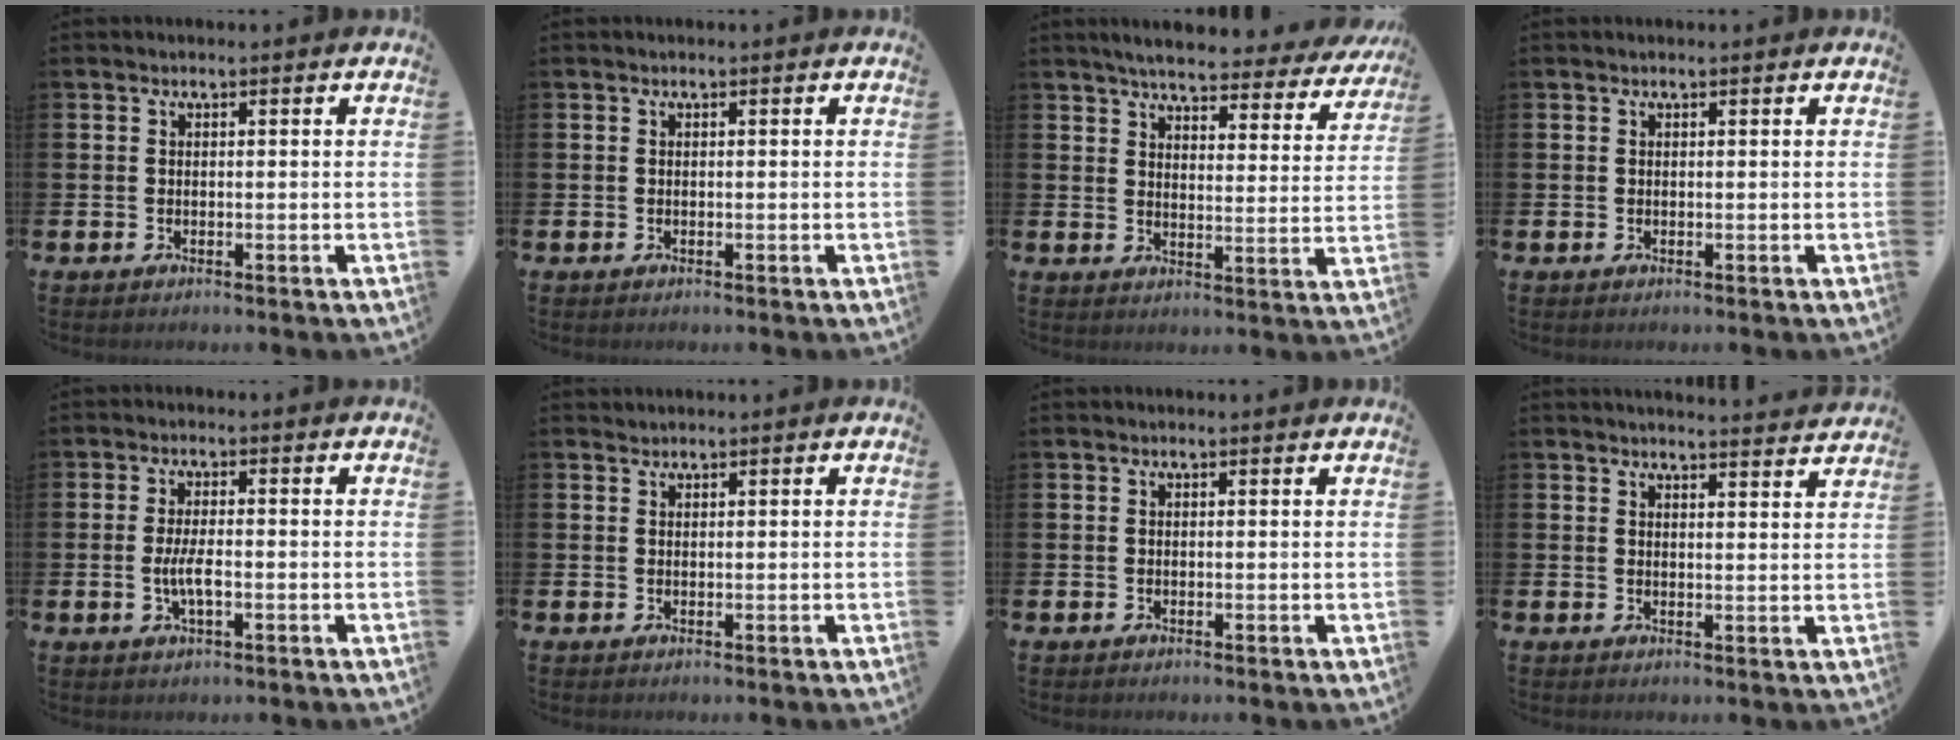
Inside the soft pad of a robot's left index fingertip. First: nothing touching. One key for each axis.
{"total": 0.0}
{"total": 5.1, "fx": 4.8, "fy": 0.5, "fz": 1.6, "tx": -0.048, "ty": -0.031, "tz": 0.079}
{"total": 0.0}
{"total": 3.5, "fx": -0.7, "fy": 1.1, "fz": 3.3, "tx": -0.063, "ty": -0.001, "tz": -0.016}
{"total": 0.8, "fx": 0.8, "fy": 0.1, "fz": -0.2, "tx": 0.006, "ty": -0.001, "tz": 0.015}
{"total": 0.0}
{"total": 3.4, "fx": 3.4, "fy": -0.2, "fz": 0.0, "tx": 0.003, "ty": -0.027, "tz": 0.058}